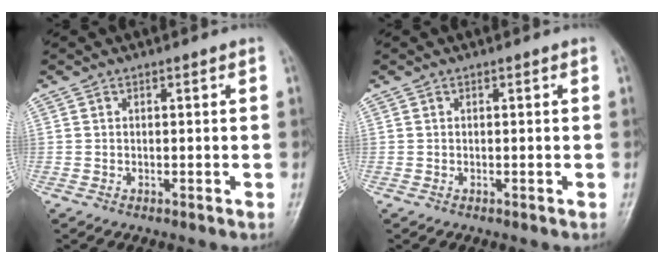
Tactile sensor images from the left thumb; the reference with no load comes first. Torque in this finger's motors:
{"motor_torque": [-0.07, 0.07, -0.06, 0.06, 0.00]}